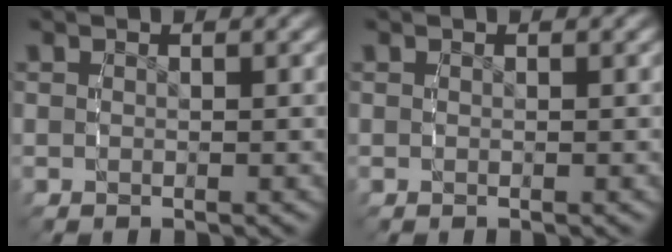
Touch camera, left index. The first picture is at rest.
{"total": 0.0}